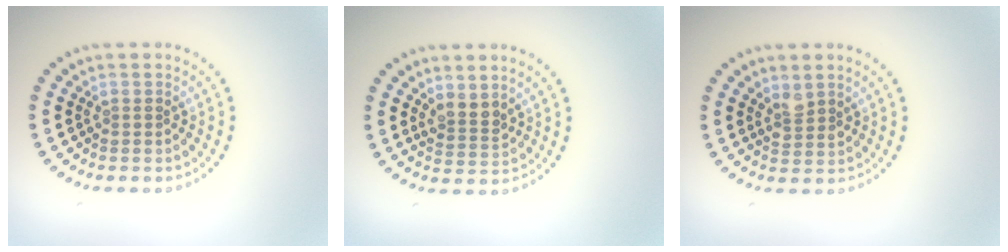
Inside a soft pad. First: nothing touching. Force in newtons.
{"total": 2.1, "press": 1.7, "slide": 1.2}
{"total": 1.7, "press": 1.4, "slide": 0.9}